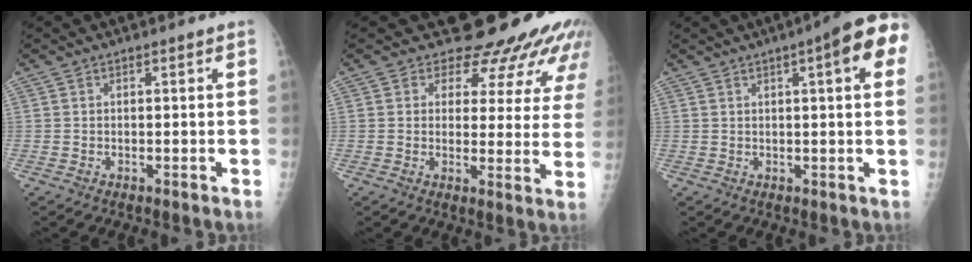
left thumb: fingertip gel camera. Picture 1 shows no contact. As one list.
[{"total": 16.0, "force": [13.7, 7.0, 4.4], "torque": [-0.010, -0.078, 0.144]}, {"total": 10.6, "force": [3.9, 2.5, 9.6], "torque": [-0.104, 0.006, 0.038]}]